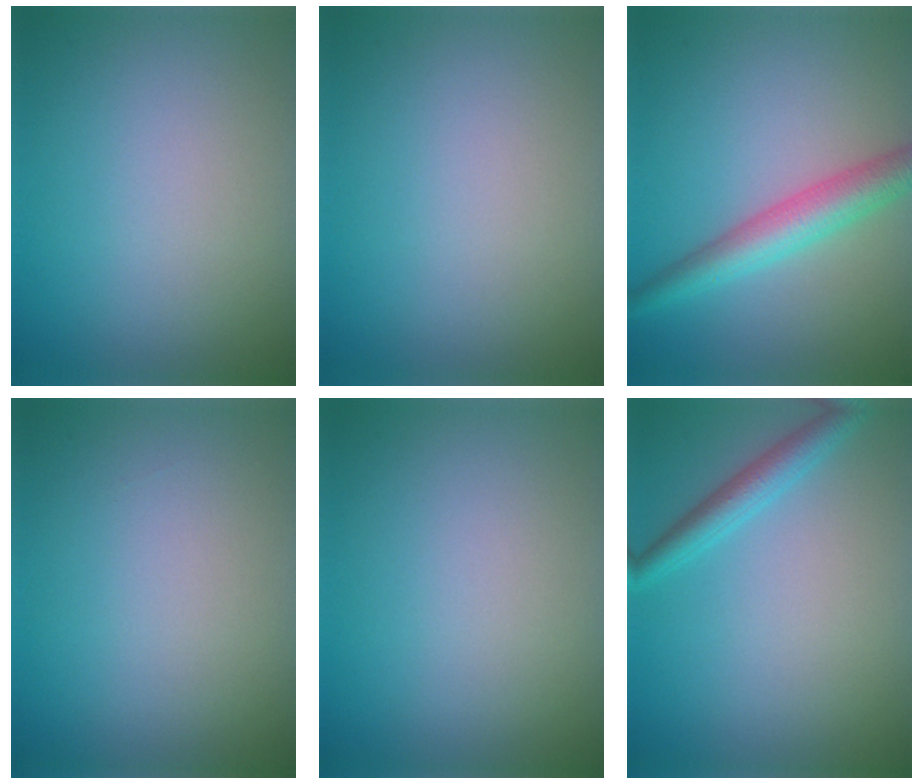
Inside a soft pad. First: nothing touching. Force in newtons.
{"total": 0.0}
{"total": 4.5, "press": 4.5, "slide": 0.1}
{"total": 0.0}
{"total": 0.0}
{"total": 2.6, "press": 2.6, "slide": 0.1}